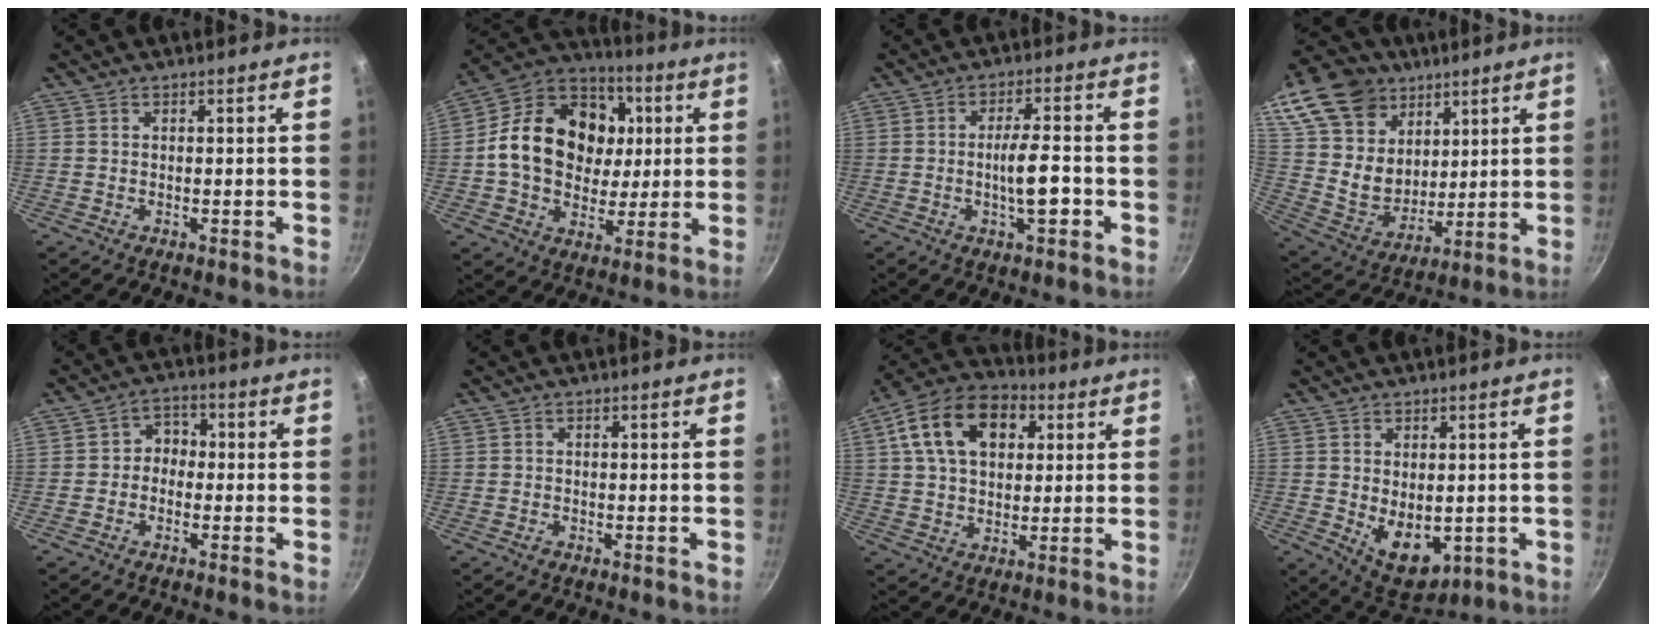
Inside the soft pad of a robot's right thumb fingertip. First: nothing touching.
{"total": 21.6, "force": [2.4, 16.9, 13.2], "torque": [-0.203, 0.022, 0.033]}
{"total": 7.3, "force": [-1.8, 1.9, 6.8], "torque": [-0.102, 0.015, -0.032]}
{"total": 22.3, "force": [11.8, 15.7, 10.5], "torque": [-0.179, -0.032, 0.228]}
{"total": 4.0, "force": [-0.8, 3.3, 2.0], "torque": [-0.002, 0.021, -0.025]}
{"total": 0.9, "force": [-0.5, 0.6, 0.3], "torque": [-0.004, 0.004, -0.009]}
{"total": 16.6, "force": [5.2, 11.2, 11.2], "torque": [-0.177, 0.016, 0.075]}
{"total": 9.3, "force": [-0.7, 6.1, 6.9], "torque": [-0.085, -0.017, 0.012]}